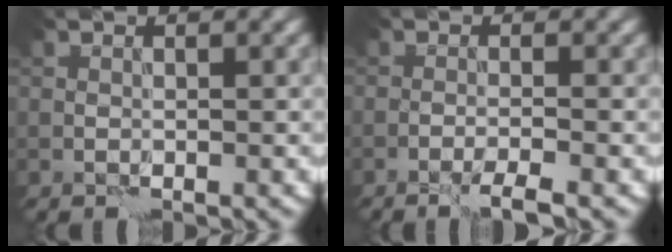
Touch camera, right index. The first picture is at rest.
{"total": 2.1, "force": [-1.6, -0.1, 1.4], "torque": [-0.019, 0.001, -0.035]}